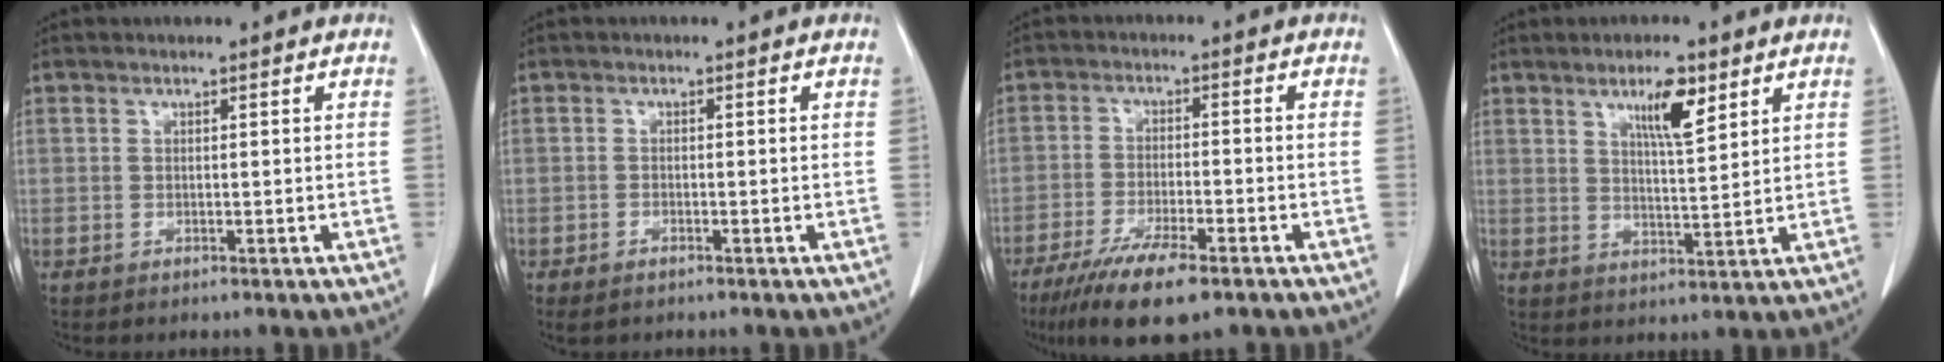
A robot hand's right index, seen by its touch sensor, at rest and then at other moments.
{"total": 1.6, "force": [-1.2, 0.6, 1.0], "torque": [-0.018, -0.002, -0.017]}
{"total": 10.1, "force": [-6.9, 1.6, 7.3], "torque": [-0.125, -0.022, -0.111]}
{"total": 6.5, "force": [3.7, 1.1, 5.2], "torque": [-0.091, -0.002, 0.064]}